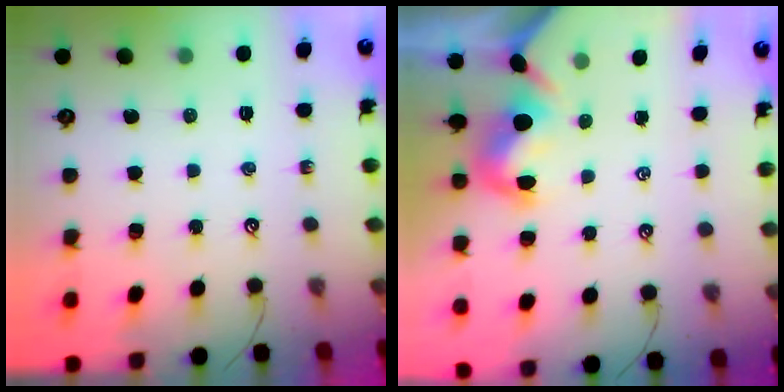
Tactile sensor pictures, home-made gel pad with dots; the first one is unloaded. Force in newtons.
{"total": 1.5, "press": 1.2, "slide": 0.9}